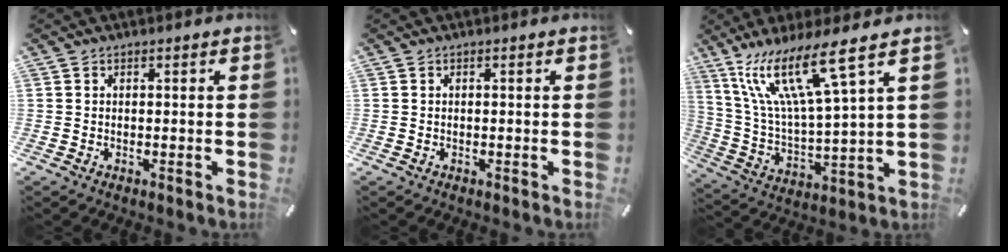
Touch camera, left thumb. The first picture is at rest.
{"total": 0.0}
{"total": 17.6, "force": [11.0, 2.9, 13.4], "torque": [-0.298, -0.053, 0.178]}